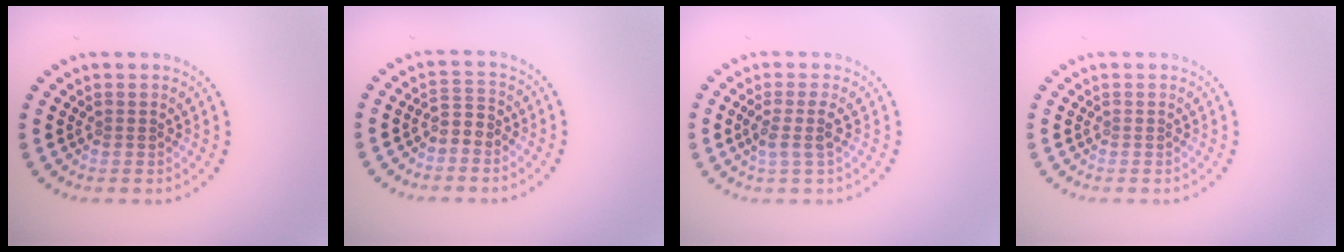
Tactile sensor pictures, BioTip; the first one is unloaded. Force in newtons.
{"total": 1.7, "press": 1.4, "slide": 1.0}
{"total": 1.9, "press": 1.5, "slide": 1.1}
{"total": 0.0}